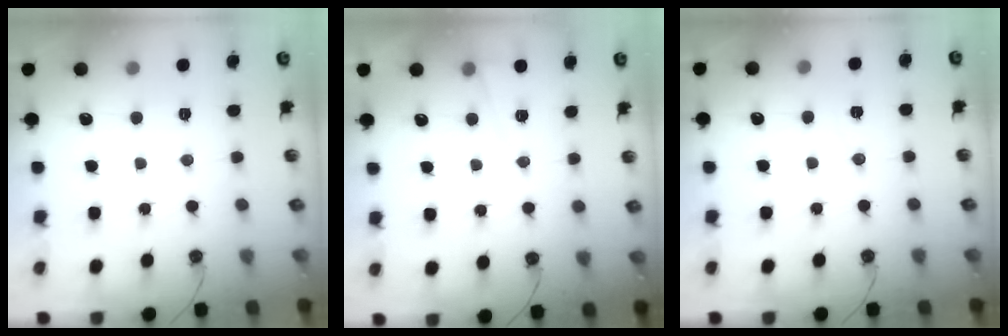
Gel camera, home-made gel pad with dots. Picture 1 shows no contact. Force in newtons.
{"total": 6.4, "press": 4.7, "slide": 4.3}
{"total": 5.4, "press": 3.0, "slide": 4.5}